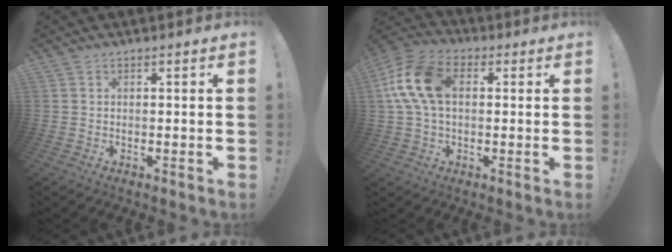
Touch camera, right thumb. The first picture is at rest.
{"total": 15.1, "force": [2.2, 9.8, 11.3], "torque": [-0.230, 0.013, 0.044]}